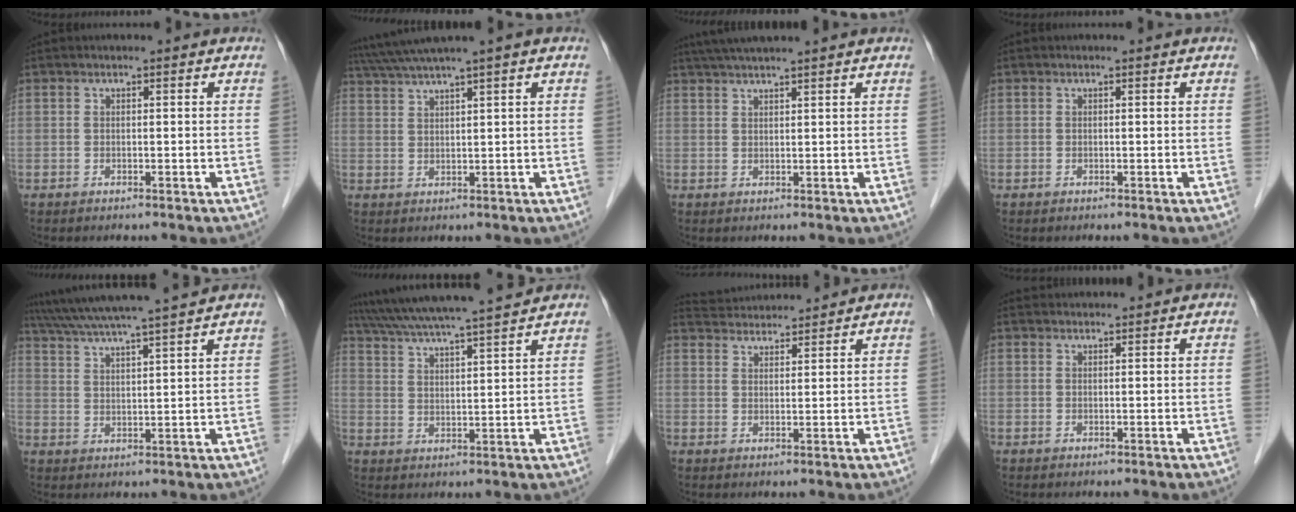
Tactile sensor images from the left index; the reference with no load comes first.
{"total": 6.3, "force": [5.0, -1.6, 3.5], "torque": [-0.068, 0.023, 0.092]}
{"total": 6.7, "force": [5.7, -0.8, 3.5], "torque": [-0.058, 0.035, 0.092]}
{"total": 0.0}
{"total": 13.6, "force": [11.9, -1.1, 6.6], "torque": [-0.119, 0.023, 0.181]}
{"total": 15.3, "force": [13.5, -0.7, 7.1], "torque": [-0.133, 0.021, 0.206]}
{"total": 7.2, "force": [7.1, 0.3, 1.0], "torque": [-0.028, 0.033, 0.115]}
{"total": 2.2, "force": [2.2, 0.1, 0.0], "torque": [-0.005, 0.026, 0.043]}